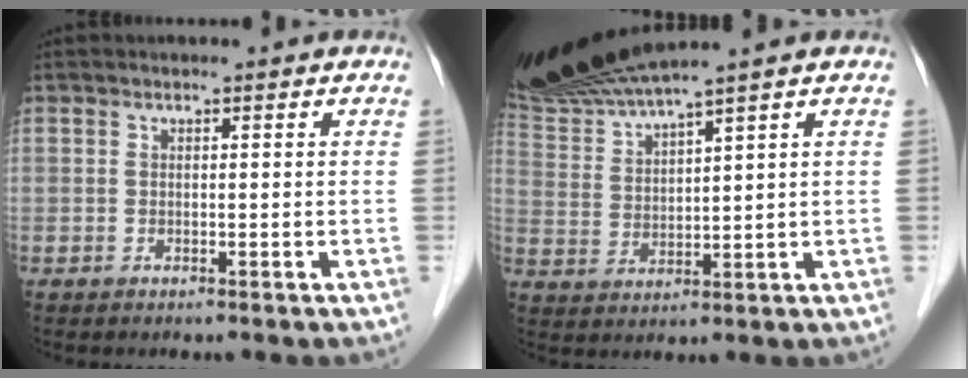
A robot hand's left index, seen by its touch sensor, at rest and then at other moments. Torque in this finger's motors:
{"motor_torque": [-0.59, -1.02, 0.36, 0.12]}